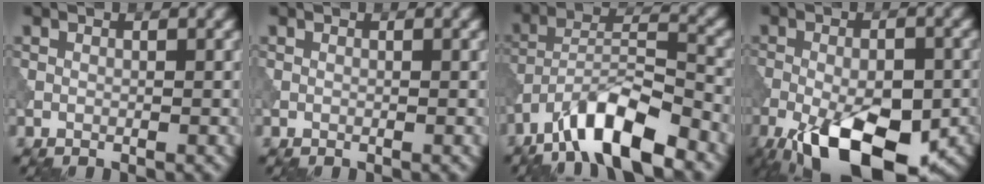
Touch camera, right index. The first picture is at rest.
{"total": 0.0}
{"total": 8.9, "force": [-6.2, 2.3, 6.0], "torque": [-0.101, 0.008, -0.117]}
{"total": 13.5, "force": [-6.6, 5.9, 10.2], "torque": [-0.170, -0.027, -0.109]}